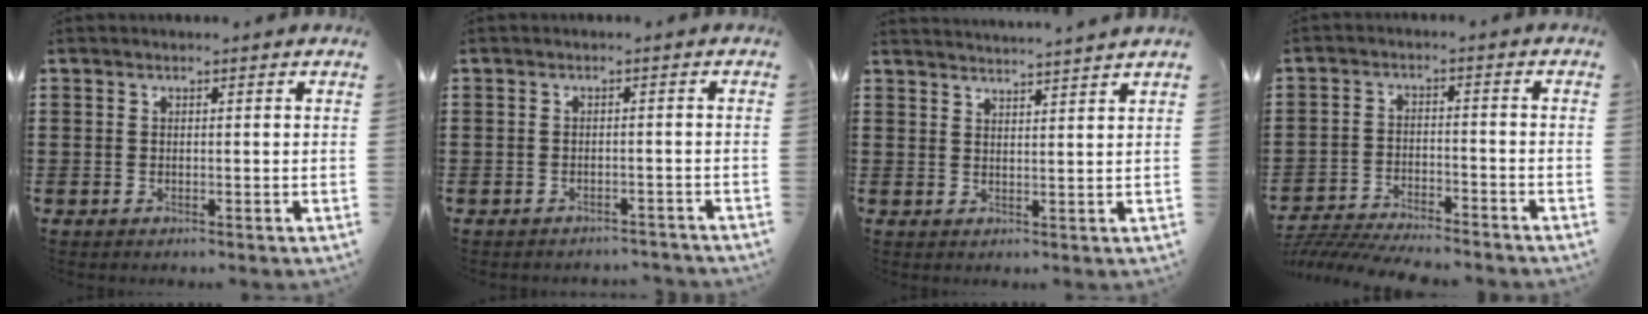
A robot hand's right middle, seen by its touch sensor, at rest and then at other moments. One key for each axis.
{"total": 1.5, "fx": -1.5, "fy": 0.2, "fz": 0.0, "tx": -0.007, "ty": -0.001, "tz": -0.032}
{"total": 2.7, "fx": 2.6, "fy": -0.6, "fz": -0.1, "tx": -0.005, "ty": -0.010, "tz": 0.049}
{"total": 5.3, "fx": -5.2, "fy": 0.4, "fz": 1.0, "tx": -0.028, "ty": -0.002, "tz": -0.108}